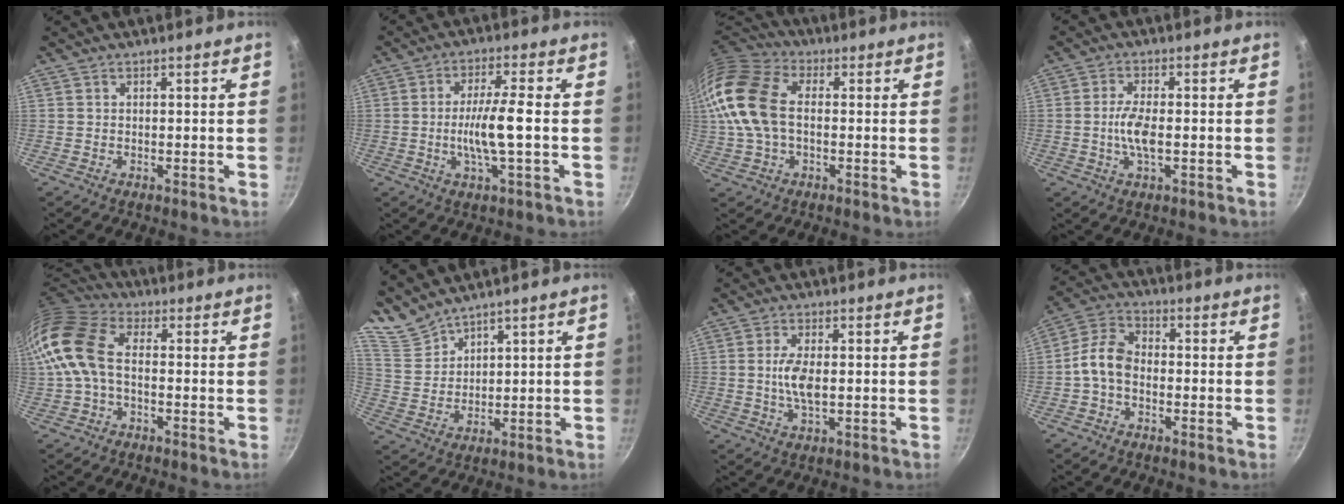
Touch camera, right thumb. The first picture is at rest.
{"total": 8.3, "force": [-1.1, 1.1, 8.1], "torque": [-0.159, 0.013, -0.022]}
{"total": 17.0, "force": [0.4, 11.3, 12.7], "torque": [-0.260, 0.037, -0.004]}
{"total": 5.6, "force": [-0.7, 2.0, 5.2], "torque": [-0.105, 0.005, -0.018]}
{"total": 12.6, "force": [-0.9, 7.9, 9.8], "torque": [-0.191, 0.038, -0.035]}
{"total": 5.8, "force": [5.3, 1.9, 0.9], "torque": [-0.019, -0.014, 0.126]}
{"total": 5.4, "force": [0.0, 2.2, 5.0], "torque": [-0.106, -0.001, -0.003]}
{"total": 7.3, "force": [-1.5, 4.7, 5.3], "torque": [-0.100, 0.034, -0.045]}